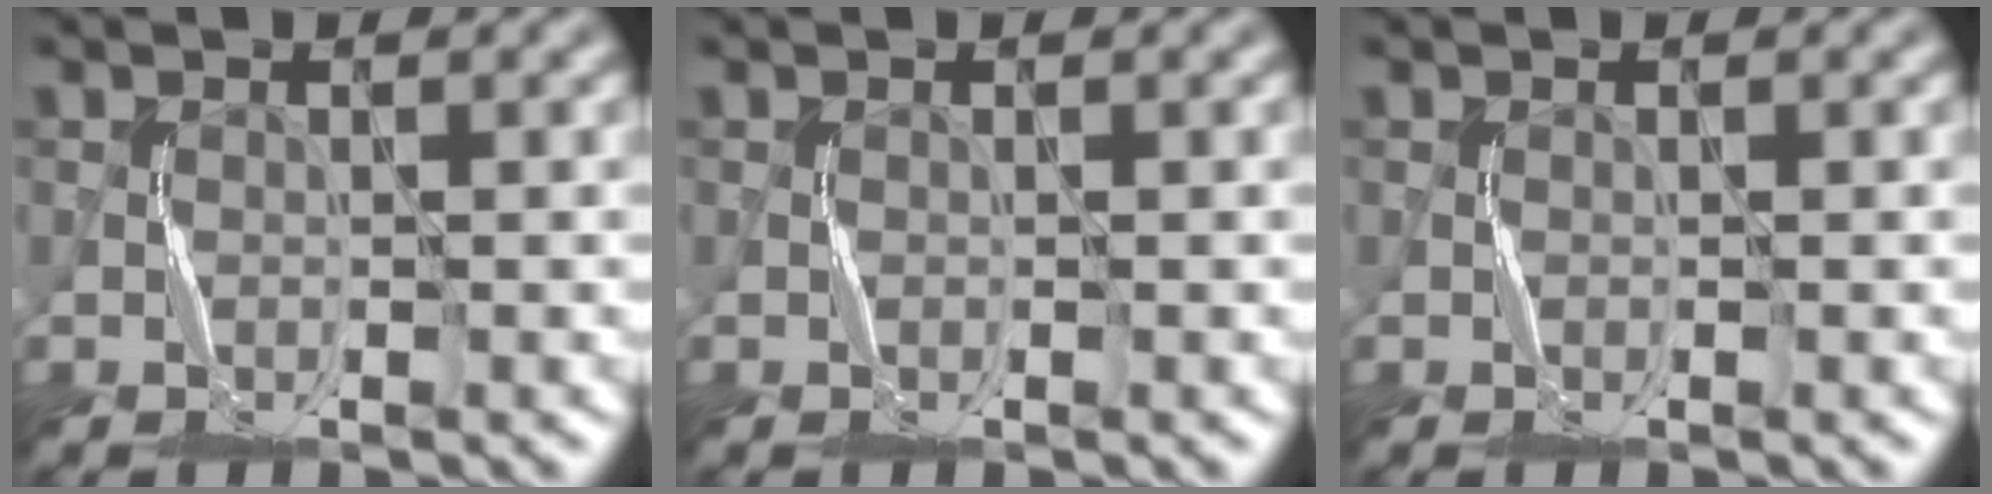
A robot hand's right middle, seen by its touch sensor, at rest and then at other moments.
{"total": 0.0}
{"total": 0.0}